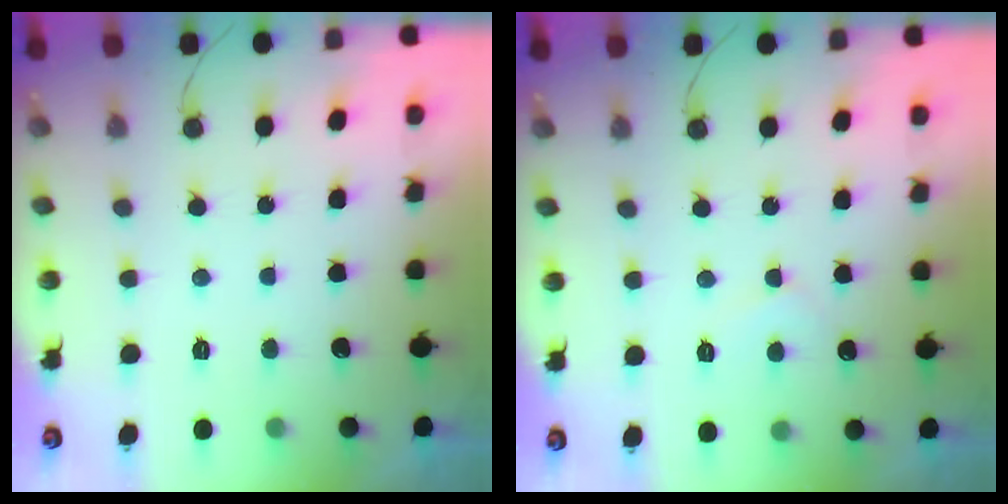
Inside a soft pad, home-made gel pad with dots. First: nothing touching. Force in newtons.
{"total": 4.6, "press": 4.6, "slide": 0.5}